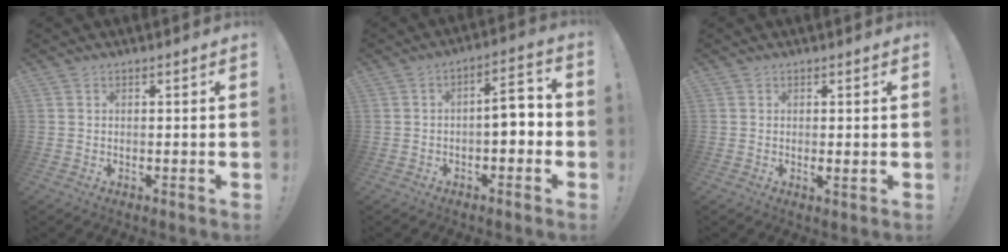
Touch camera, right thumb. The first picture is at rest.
{"total": 6.9, "force": [-1.5, 2.8, 6.2], "torque": [-0.086, 0.009, -0.031]}
{"total": 1.3, "force": [0.4, 0.3, 1.2], "torque": [-0.020, -0.002, 0.007]}